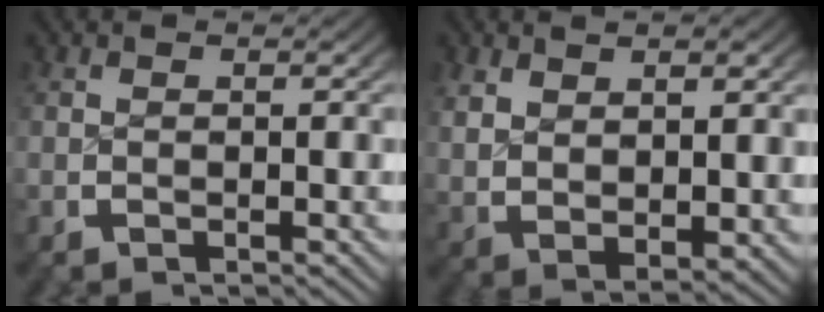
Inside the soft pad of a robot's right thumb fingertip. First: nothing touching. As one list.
[{"total": 4.9, "force": [1.6, 2.9, 3.6], "torque": [-0.069, -0.010, 0.045]}]